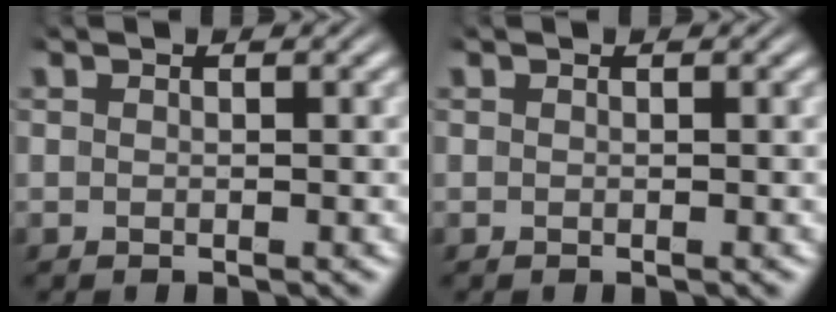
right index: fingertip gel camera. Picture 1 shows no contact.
{"total": 0.0}